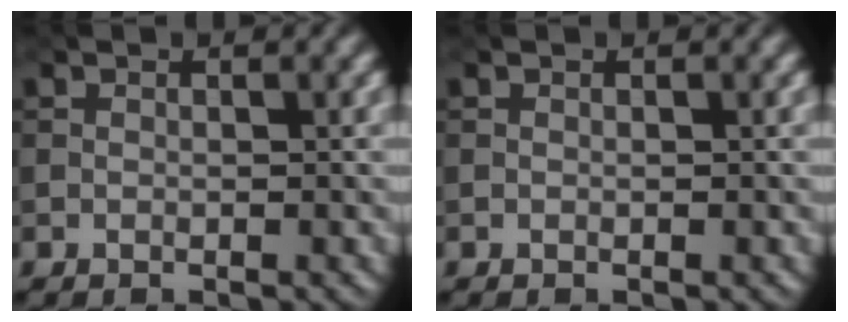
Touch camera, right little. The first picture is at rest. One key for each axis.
{"total": 0.0}